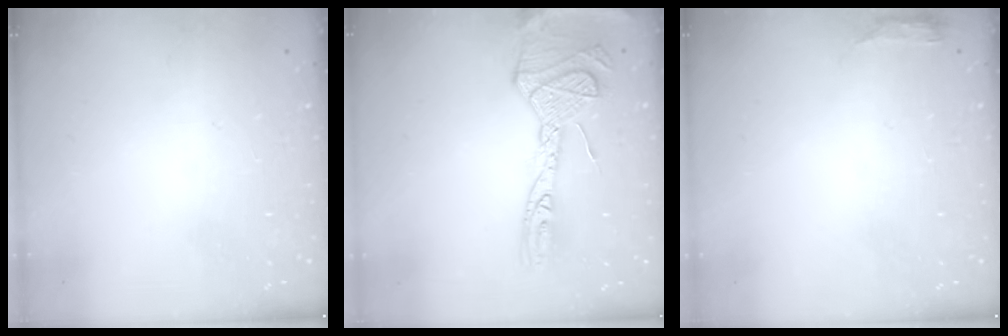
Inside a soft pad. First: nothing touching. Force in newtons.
{"total": 17.8, "press": 17.7, "slide": 1.7}
{"total": 5.1, "press": 5.0, "slide": 0.9}